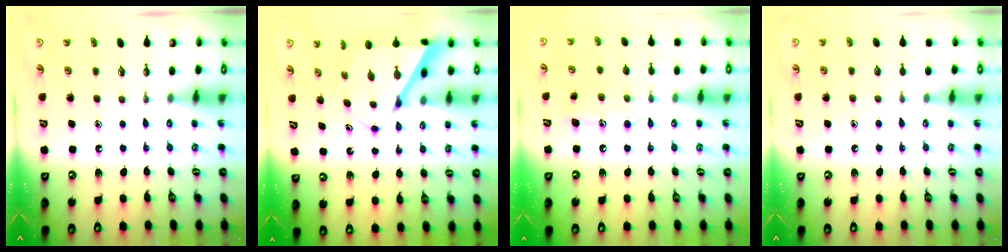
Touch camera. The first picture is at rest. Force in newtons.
{"total": 7.6, "press": 7.6, "slide": 0.4}
{"total": 9.6, "press": 9.6, "slide": 0.5}
{"total": 3.0, "press": 2.9, "slide": 0.3}